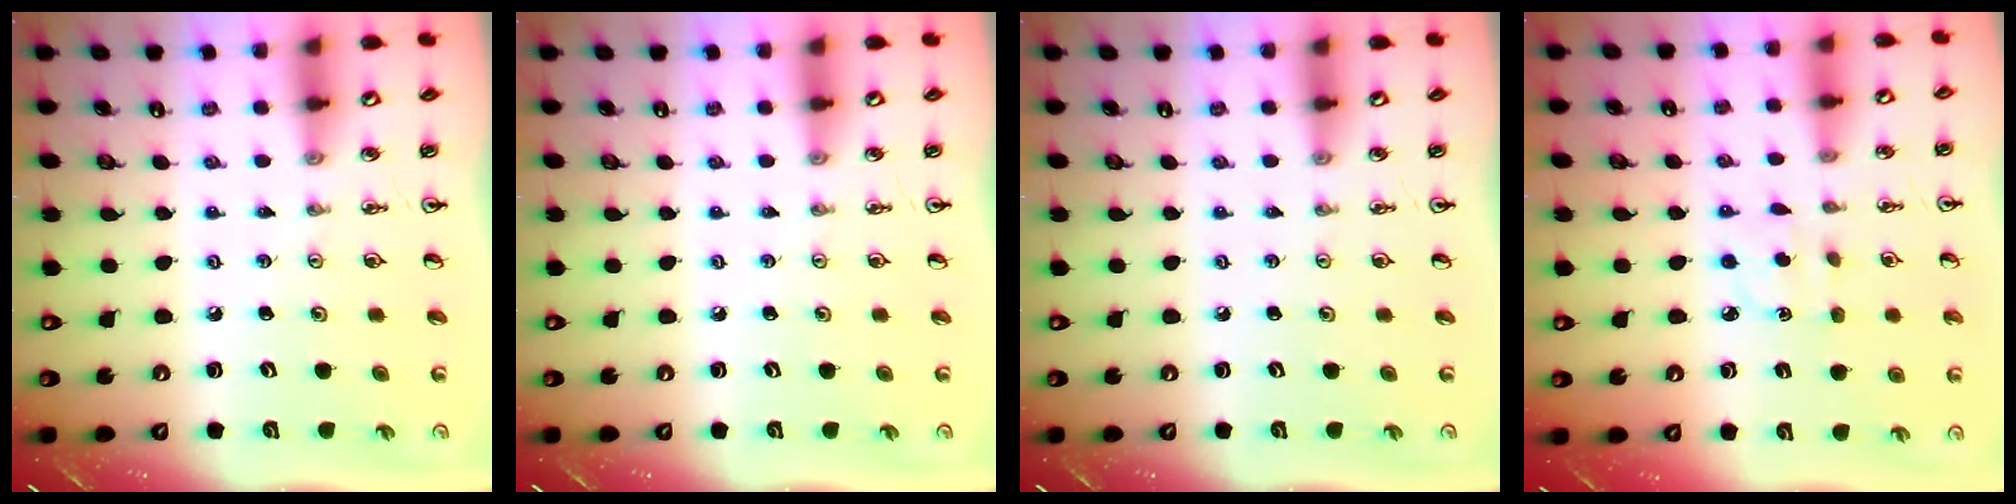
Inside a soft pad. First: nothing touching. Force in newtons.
{"total": 0.0}
{"total": 0.0}
{"total": 3.2, "press": 3.1, "slide": 0.5}